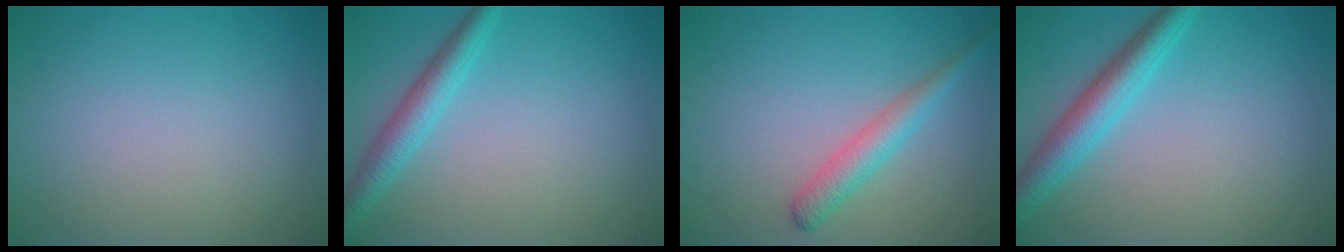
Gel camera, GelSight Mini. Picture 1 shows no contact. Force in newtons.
{"total": 2.8, "press": 2.8, "slide": 0.1}
{"total": 2.7, "press": 2.7, "slide": 0.1}
{"total": 4.0, "press": 3.9, "slide": 0.2}